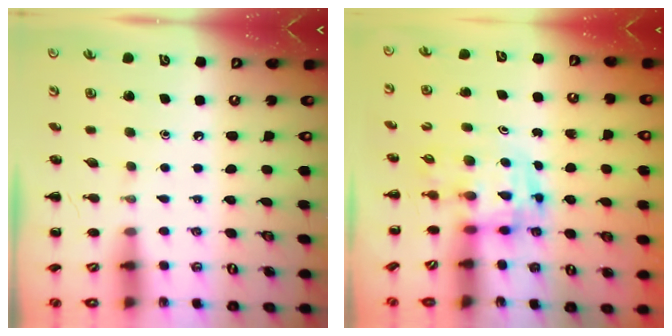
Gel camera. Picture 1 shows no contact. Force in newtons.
{"total": 3.6, "press": 3.5, "slide": 0.6}